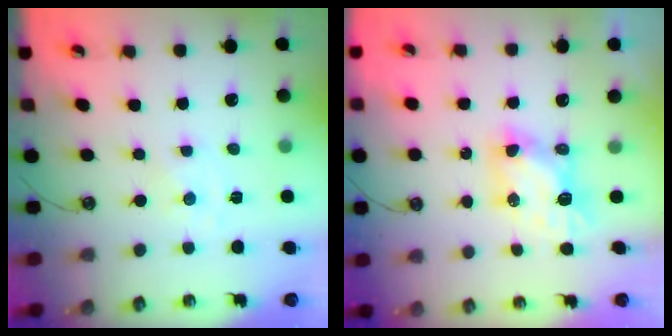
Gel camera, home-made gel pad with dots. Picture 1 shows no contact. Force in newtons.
{"total": 6.5, "press": 6.5, "slide": 0.4}